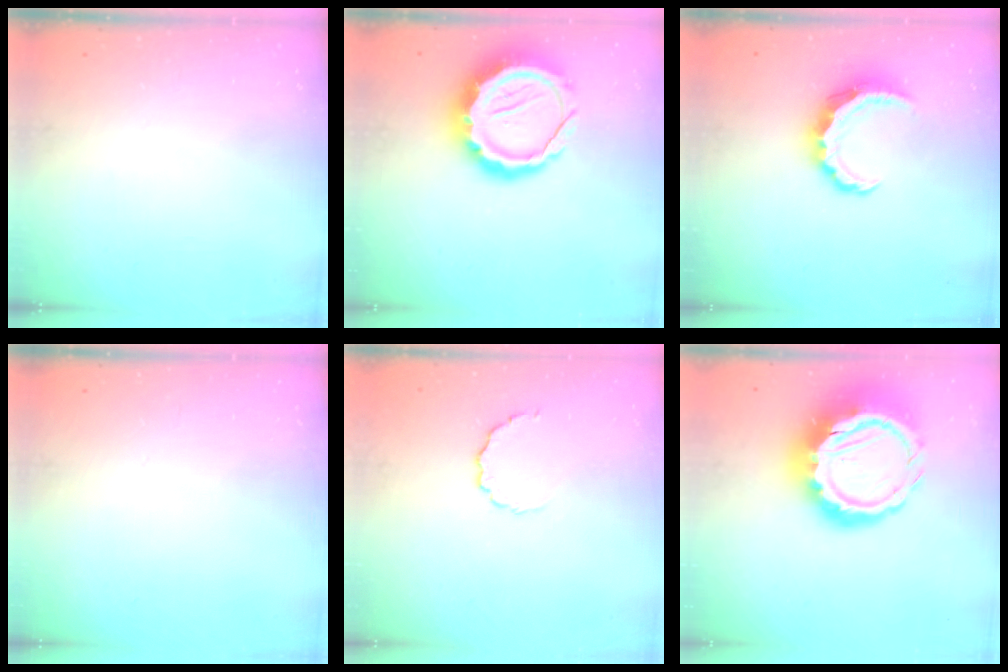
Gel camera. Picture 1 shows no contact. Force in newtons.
{"total": 15.1, "press": 14.7, "slide": 3.3}
{"total": 8.8, "press": 8.7, "slide": 1.4}
{"total": 0.0}
{"total": 4.9, "press": 4.7, "slide": 1.5}
{"total": 17.6, "press": 17.2, "slide": 3.5}